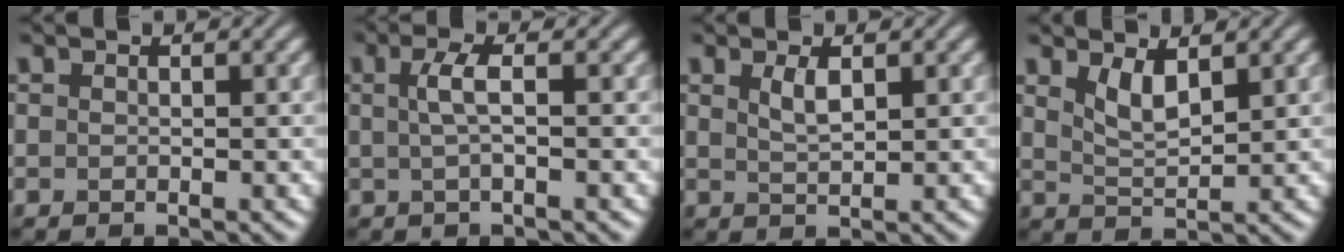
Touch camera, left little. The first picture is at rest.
{"total": 2.2, "force": [0.2, 0.5, 2.1], "torque": [-0.045, 0.006, 0.003]}
{"total": 1.8, "force": [0.9, 0.5, 1.4], "torque": [-0.031, -0.001, 0.020]}
{"total": 2.7, "force": [1.6, 0.9, 2.0], "torque": [-0.043, -0.010, 0.035]}